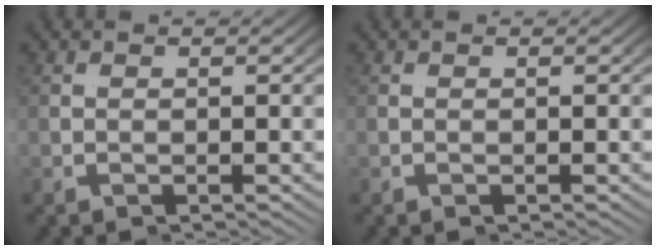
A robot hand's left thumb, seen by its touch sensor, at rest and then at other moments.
{"total": 0.0}